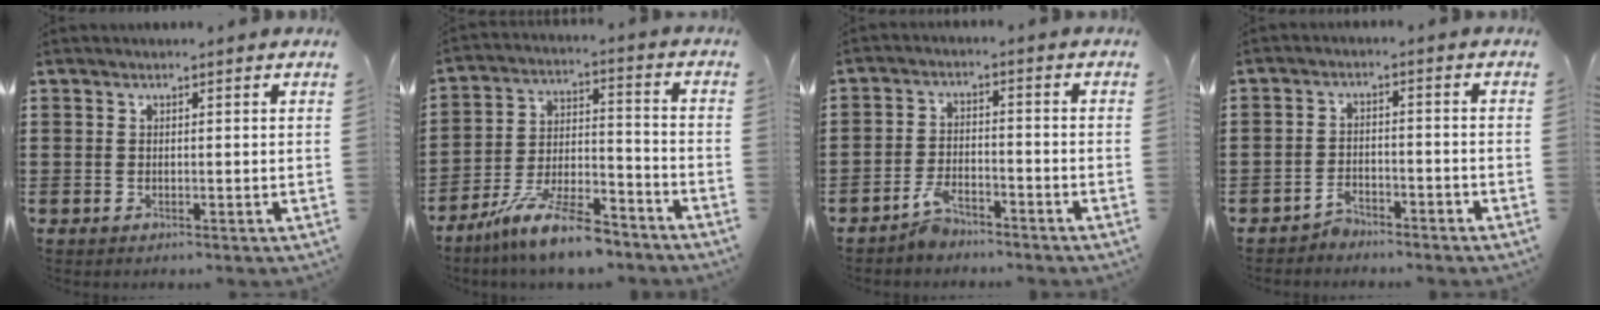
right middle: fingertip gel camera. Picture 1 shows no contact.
{"total": 11.1, "force": [-9.2, 1.6, 6.1], "torque": [-0.122, 0.018, -0.178]}
{"total": 3.9, "force": [-3.3, 1.2, 1.5], "torque": [-0.034, 0.010, -0.066]}
{"total": 2.9, "force": [-2.9, 0.7, 0.2], "torque": [-0.011, 0.004, -0.060]}